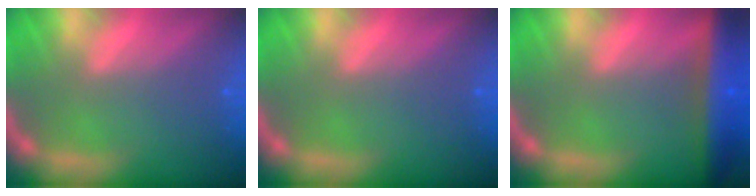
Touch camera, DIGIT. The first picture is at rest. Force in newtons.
{"total": 0.0}
{"total": 7.0}